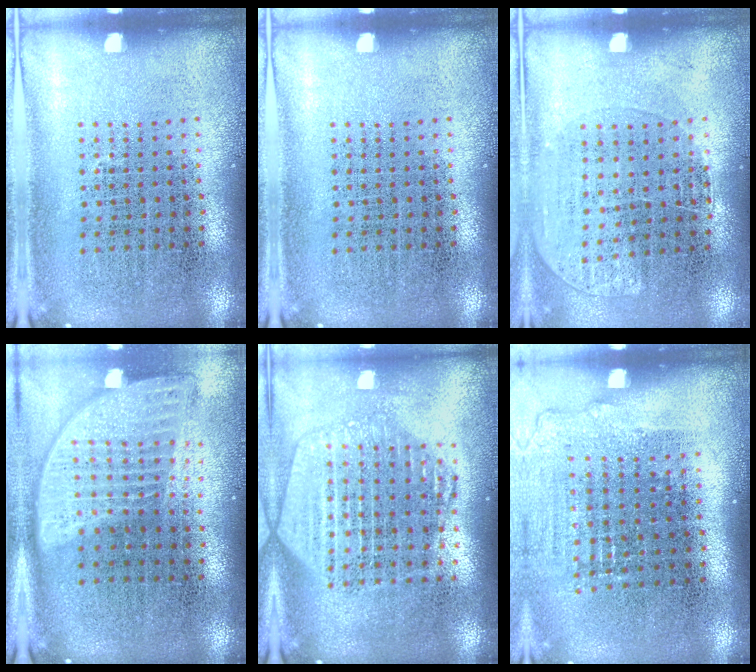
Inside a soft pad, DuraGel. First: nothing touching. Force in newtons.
{"total": 0.0}
{"total": 1.2, "press": 1.0, "slide": 0.7}
{"total": 2.0, "press": 1.6, "slide": 1.1}
{"total": 2.1, "press": 1.9, "slide": 1.0}
{"total": 1.0, "press": 1.0, "slide": 0.4}